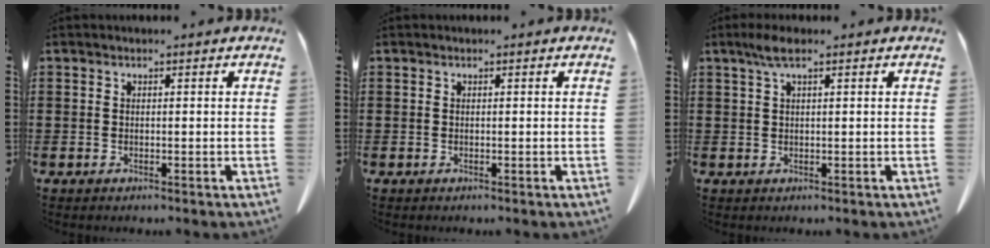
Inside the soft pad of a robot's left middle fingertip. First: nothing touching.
{"total": 0.0}
{"total": 2.7, "force": [1.2, 0.5, 2.3], "torque": [-0.049, 0.003, 0.021]}